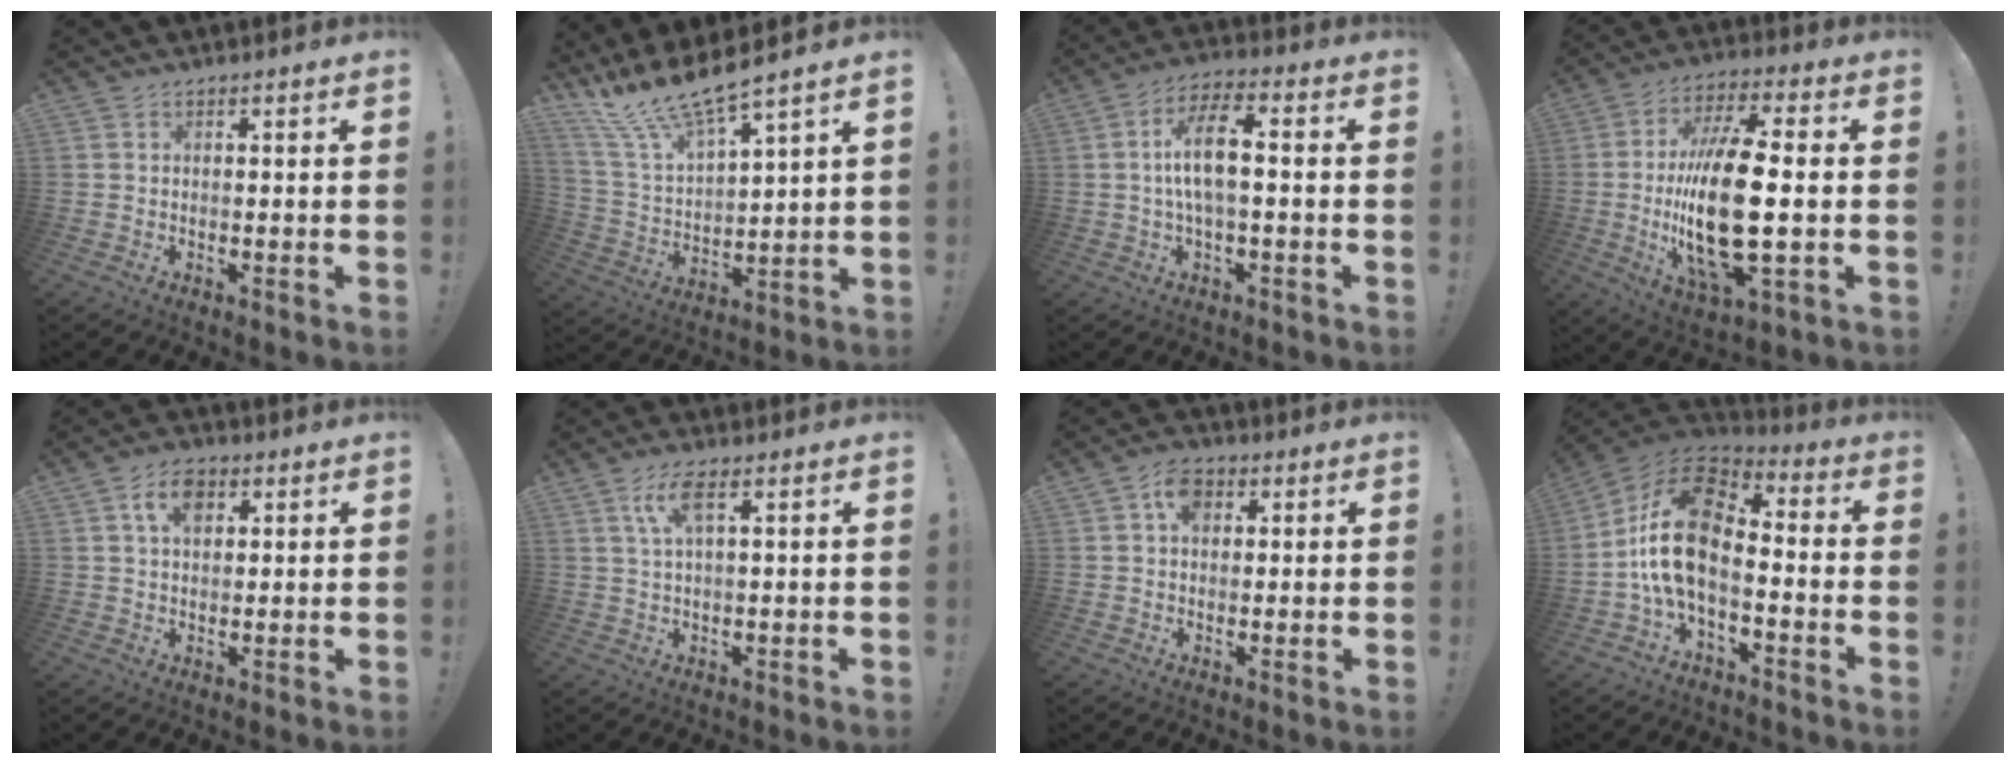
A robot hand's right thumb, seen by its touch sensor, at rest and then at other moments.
{"total": 13.4, "force": [12.1, 0.9, 5.7], "torque": [-0.133, -0.097, 0.213]}
{"total": 10.7, "force": [0.4, 3.8, 10.0], "torque": [-0.178, 0.008, 0.005]}
{"total": 22.6, "force": [-1.6, 7.7, 21.2], "torque": [-0.426, -0.011, -0.028]}
{"total": 7.1, "force": [2.6, 4.5, 4.9], "torque": [-0.081, 0.007, 0.047]}
{"total": 5.9, "force": [2.5, 1.2, 5.2], "torque": [-0.102, 0.002, 0.042]}
{"total": 6.0, "force": [1.7, 4.2, 3.9], "torque": [-0.061, 0.007, 0.031]}
{"total": 17.0, "force": [-1.1, 9.7, 13.9], "torque": [-0.274, 0.012, -0.013]}